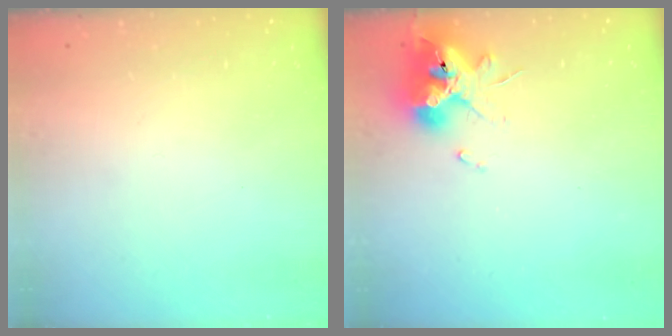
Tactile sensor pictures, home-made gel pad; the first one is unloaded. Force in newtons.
{"total": 12.4, "press": 12.4, "slide": 1.2}